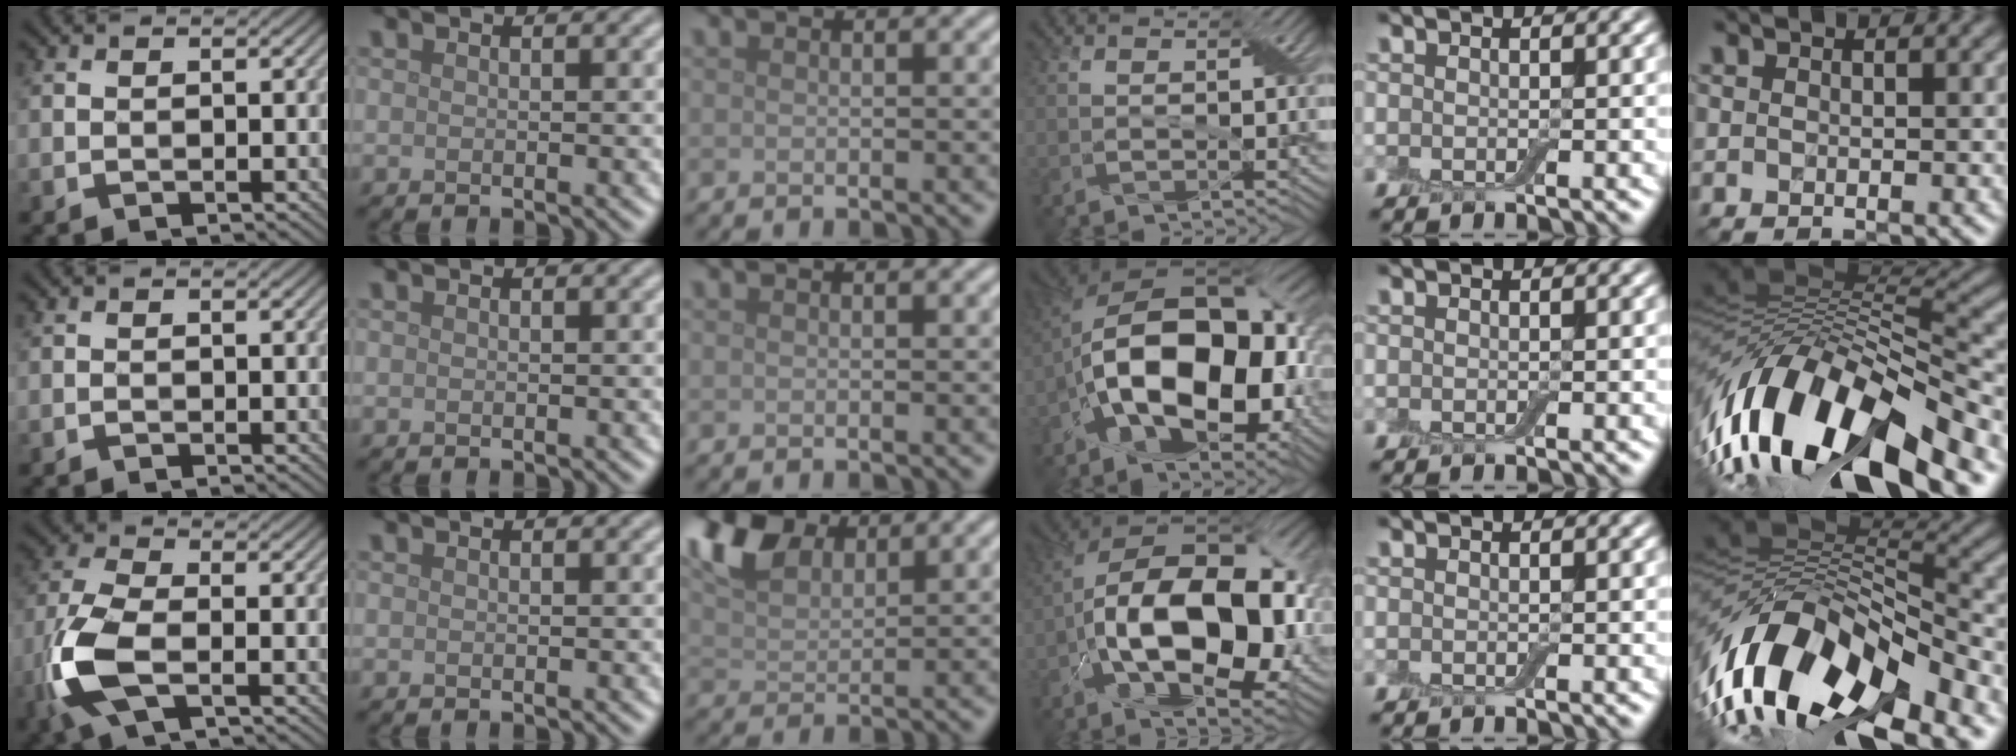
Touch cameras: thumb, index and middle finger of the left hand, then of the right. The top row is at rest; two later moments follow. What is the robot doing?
{"motion": "extract", "object": "airpods case & airpods"}